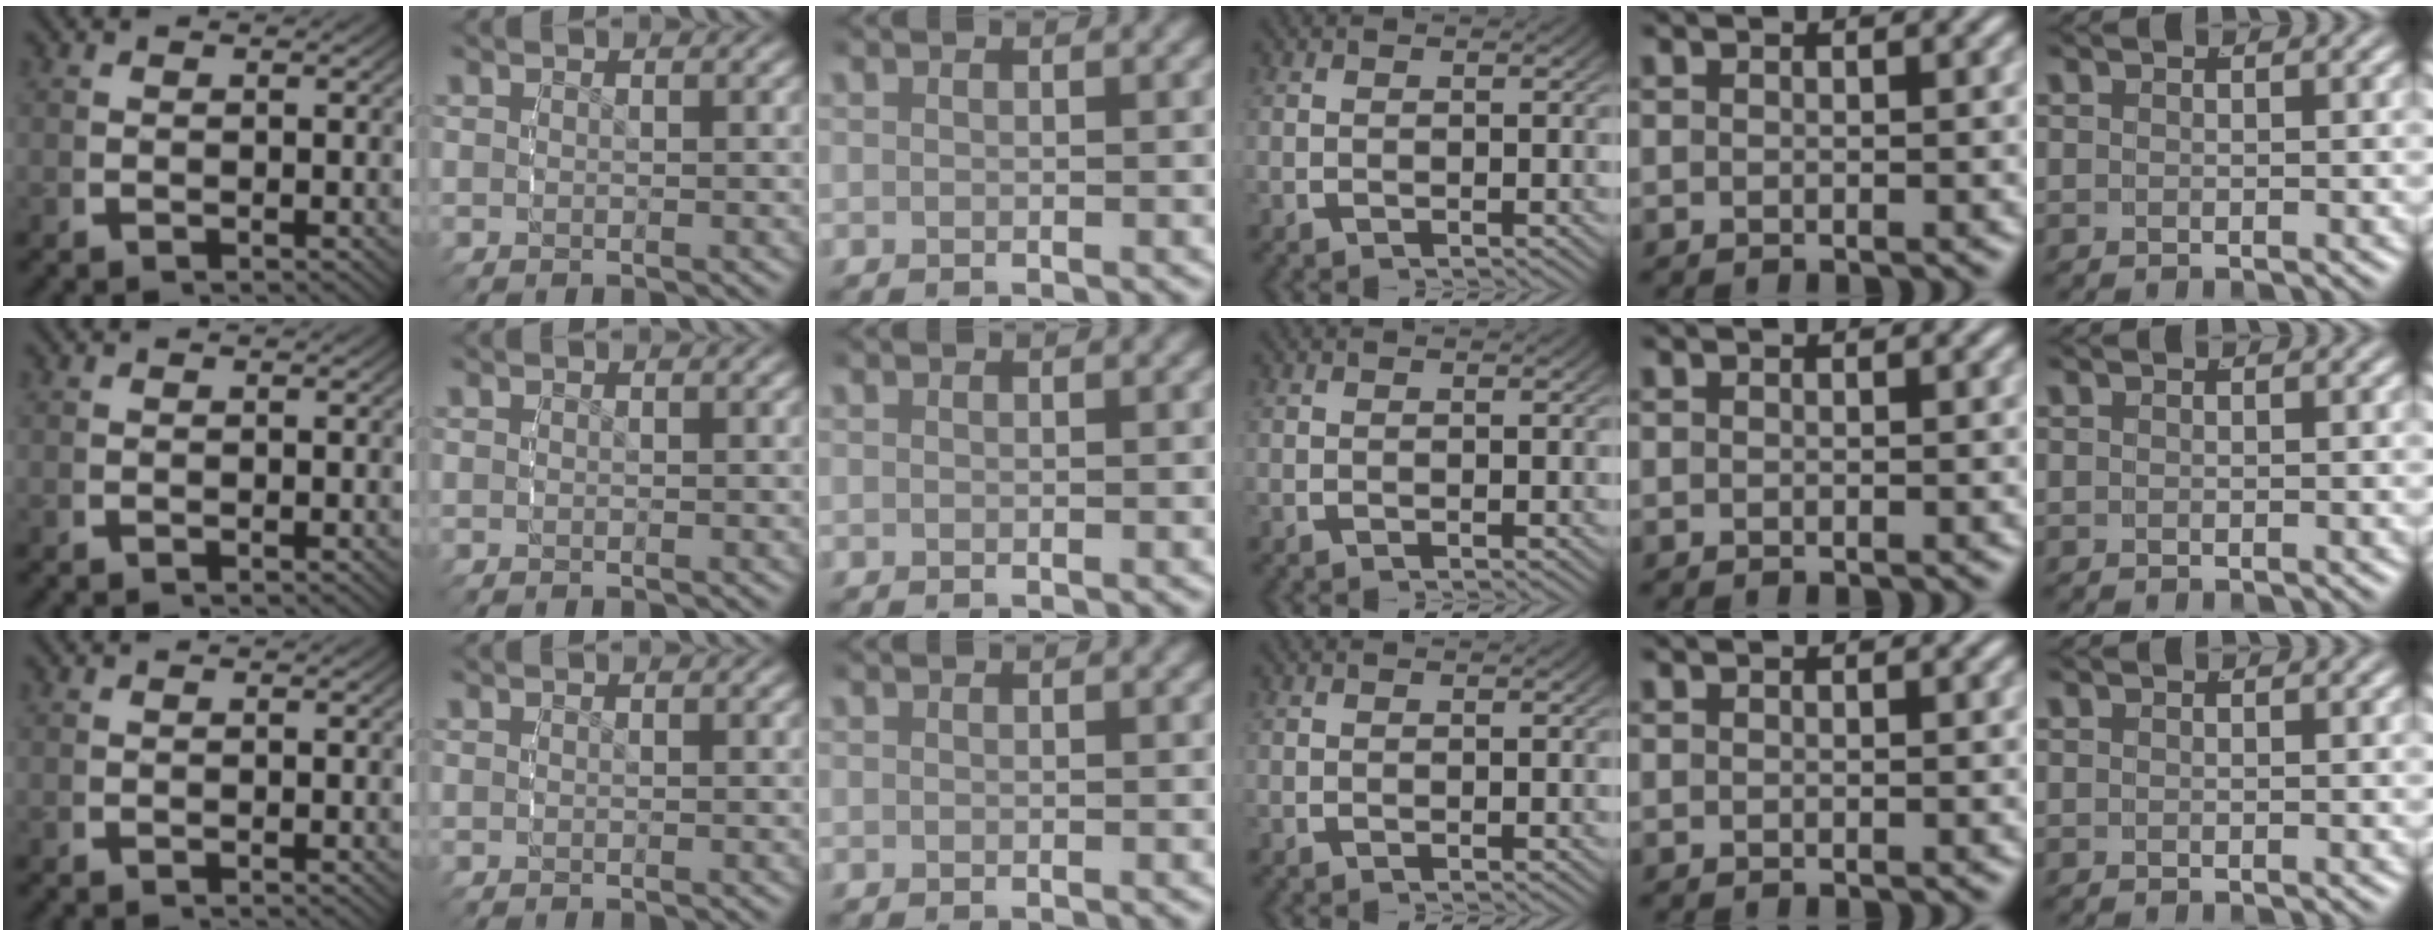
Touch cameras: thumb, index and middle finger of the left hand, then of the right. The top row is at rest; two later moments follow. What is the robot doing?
{"motion": "reach", "object": "button"}